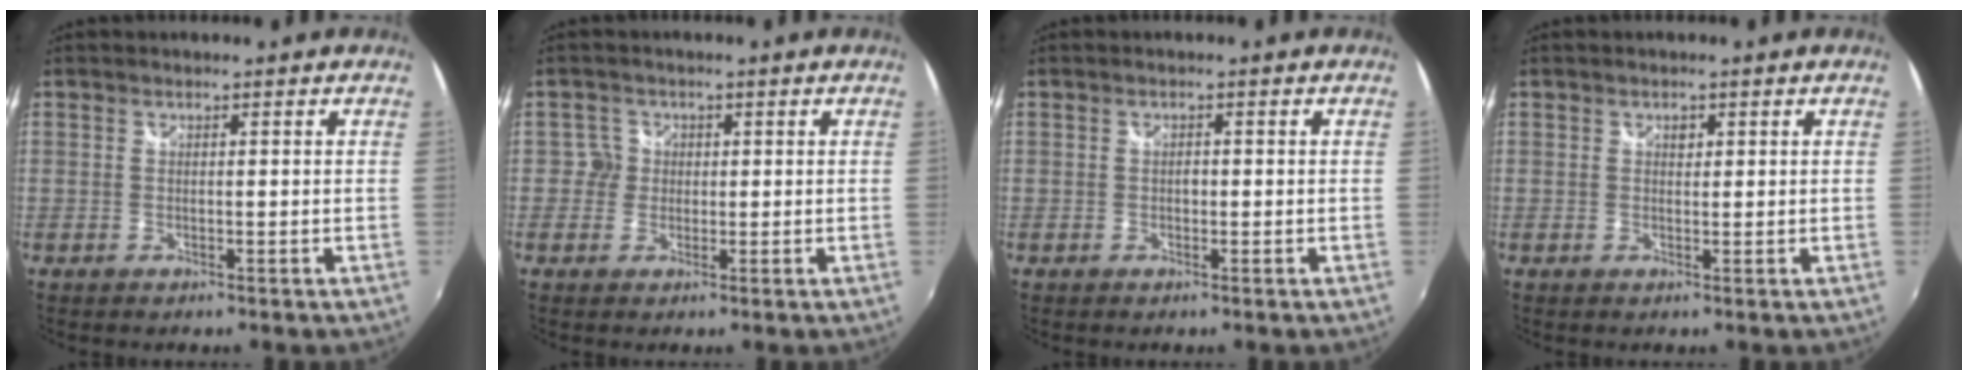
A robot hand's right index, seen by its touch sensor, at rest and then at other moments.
{"total": 2.5, "force": [-0.1, 2.5, -0.2], "torque": [0.012, 0.012, -0.004]}
{"total": 0.7, "force": [-0.2, 0.6, 0.3], "torque": [-0.005, 0.000, -0.005]}
{"total": 0.9, "force": [0.4, 0.8, 0.4], "torque": [-0.004, 0.002, 0.006]}